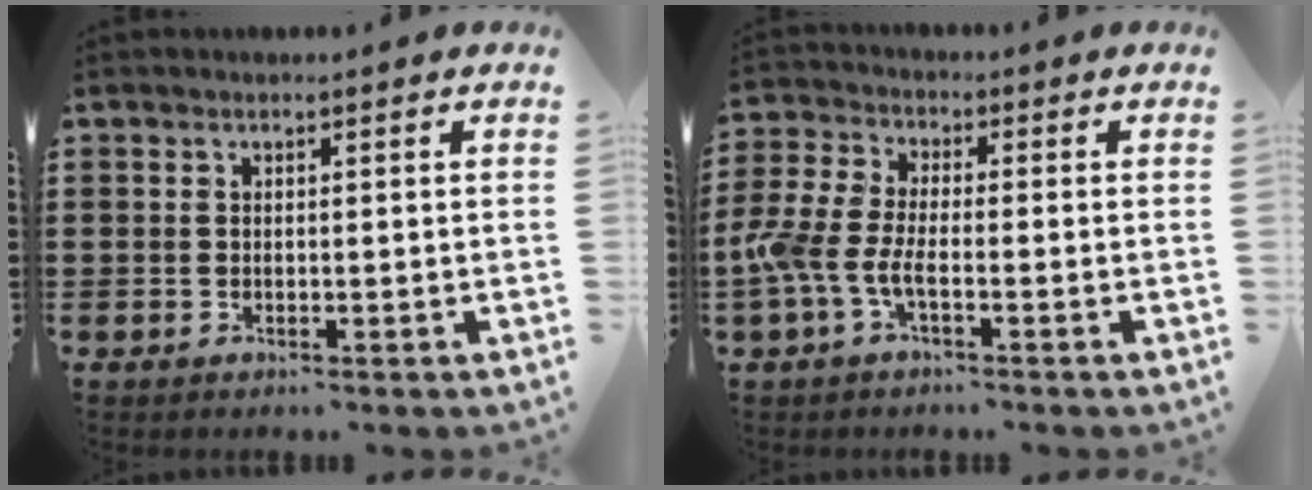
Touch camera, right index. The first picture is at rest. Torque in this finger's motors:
{"motor_torque": [1.81, 0.33, 0.67, 0.21]}